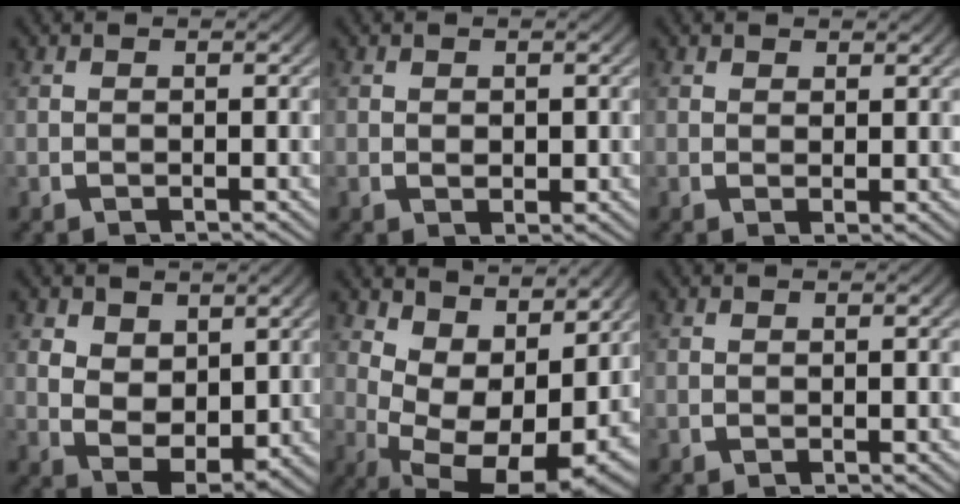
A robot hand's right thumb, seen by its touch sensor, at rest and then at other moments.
{"total": 1.2, "force": [0.2, 0.9, 0.8], "torque": [-0.015, -0.012, 0.012]}
{"total": 1.5, "force": [1.3, 0.6, 0.5], "torque": [0.000, -0.004, 0.023]}
{"total": 6.1, "force": [0.5, 4.4, 4.2], "torque": [-0.094, -0.039, 0.026]}
{"total": 11.2, "force": [-0.9, 6.5, 9.1], "torque": [-0.175, -0.058, 0.013]}
{"total": 0.0}